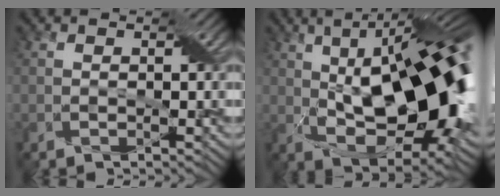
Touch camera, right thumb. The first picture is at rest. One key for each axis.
{"total": 18.8, "fx": 2.4, "fy": 8.0, "fz": 16.9, "tx": -0.248, "ty": 0.023, "tz": 0.023}